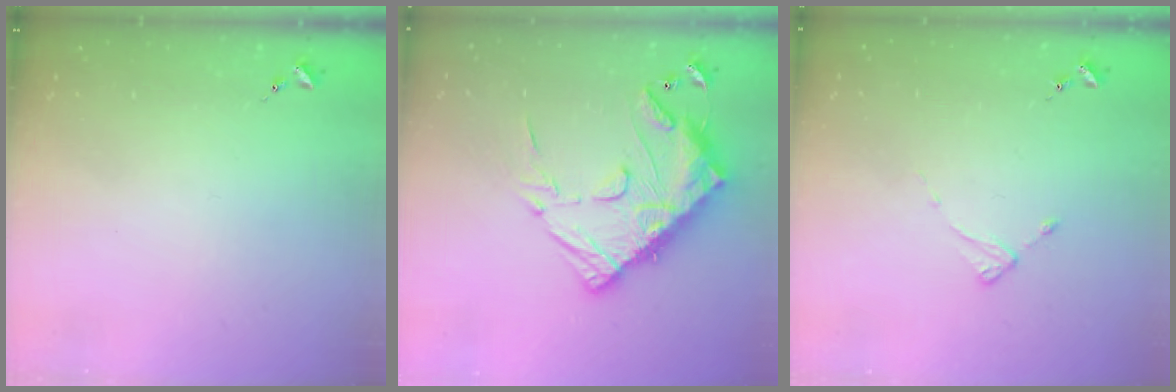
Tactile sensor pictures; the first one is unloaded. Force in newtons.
{"total": 20.4, "press": 20.4, "slide": 1.7}
{"total": 2.0, "press": 1.9, "slide": 0.4}